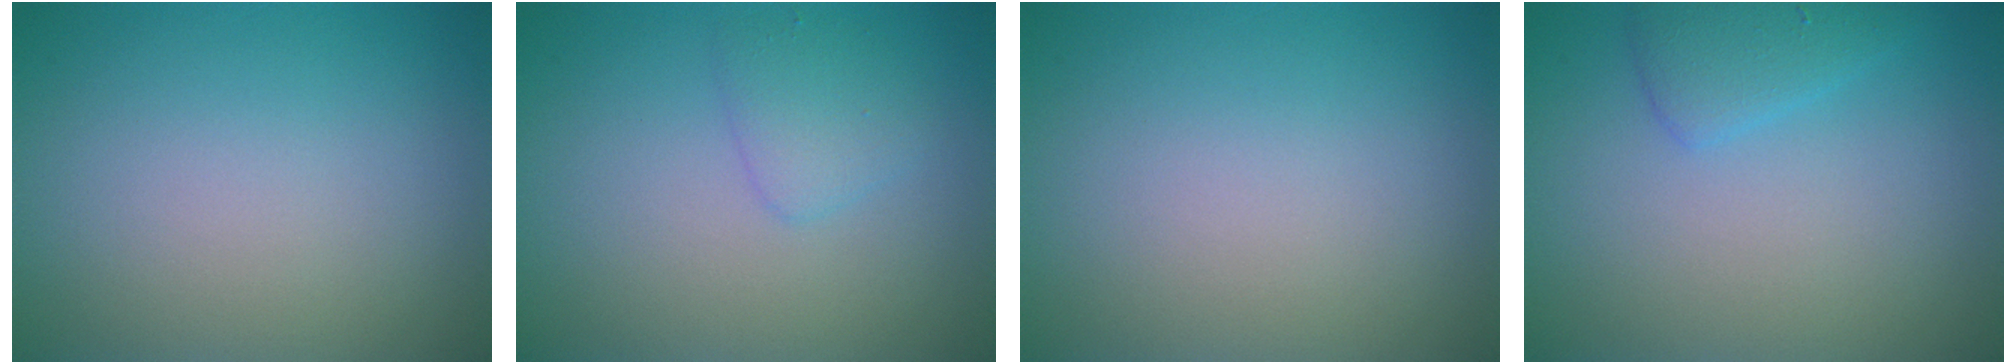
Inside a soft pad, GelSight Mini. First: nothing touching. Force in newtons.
{"total": 1.7, "press": 1.7, "slide": 0.2}
{"total": 0.0}
{"total": 2.0, "press": 2.0, "slide": 0.2}